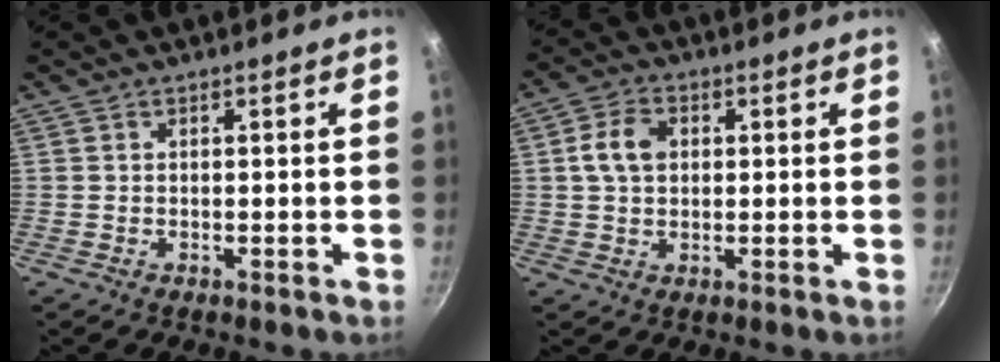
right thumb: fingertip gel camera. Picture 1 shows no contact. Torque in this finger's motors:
{"motor_torque": [-0.46, 0.59, 0.03, -0.06, 0.07]}